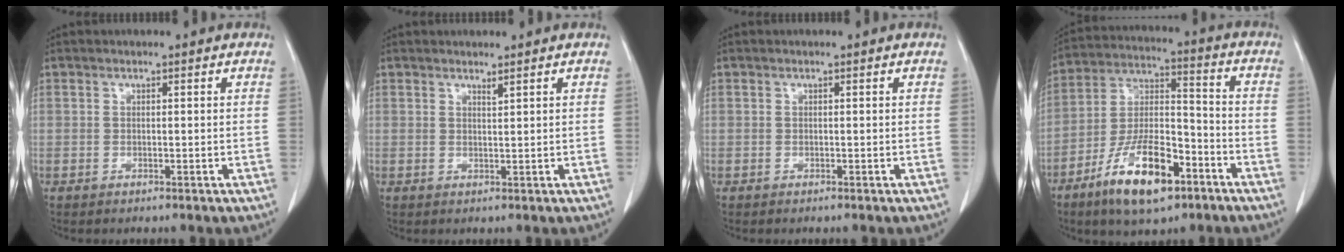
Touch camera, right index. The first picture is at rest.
{"total": 0.8, "force": [0.7, -0.2, 0.3], "torque": [-0.012, -0.009, 0.015]}
{"total": 0.0}
{"total": 14.6, "force": [-8.4, 5.0, 10.9], "torque": [-0.210, -0.002, -0.148]}